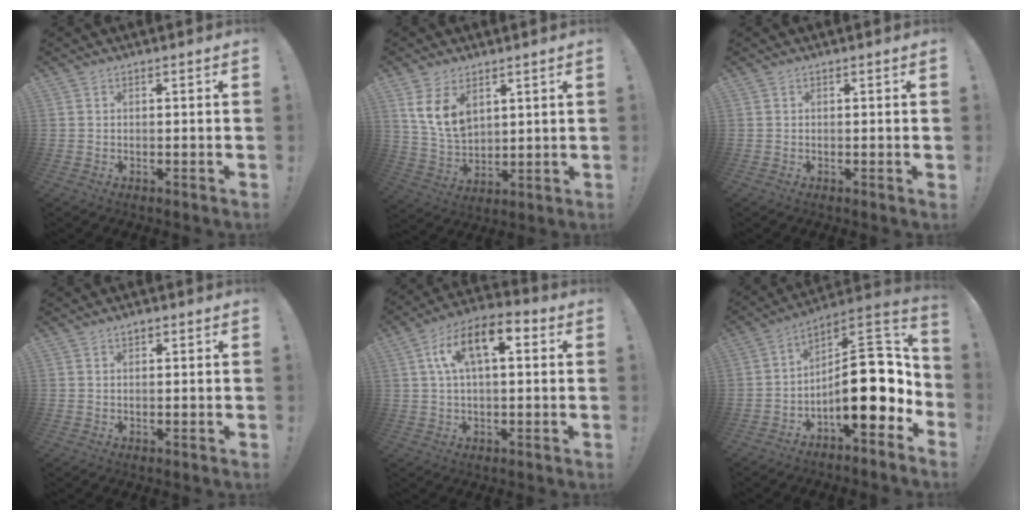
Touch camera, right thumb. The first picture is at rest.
{"total": 9.9, "force": [5.2, 6.2, 5.8], "torque": [-0.108, -0.023, 0.102]}
{"total": 0.5, "force": [0.1, -0.1, 0.5], "torque": [-0.008, 0.000, 0.000]}
{"total": 1.0, "force": [0.8, 0.3, 0.6], "torque": [-0.005, -0.002, 0.013]}
{"total": 12.6, "force": [4.1, 5.9, 10.3], "torque": [-0.178, 0.011, 0.074]}
{"total": 20.4, "force": [-3.2, 8.5, 18.2], "torque": [-0.267, 0.011, -0.044]}